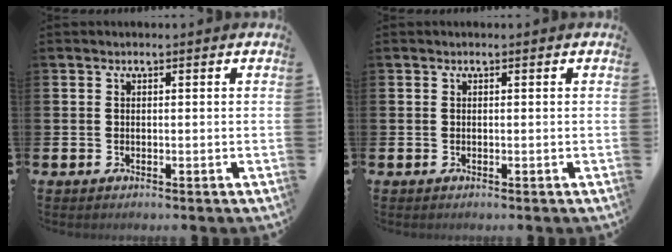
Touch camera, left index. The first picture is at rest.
{"total": 0.0}